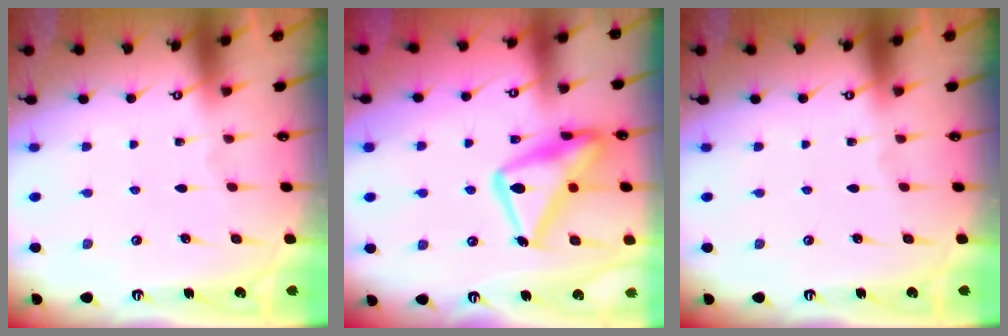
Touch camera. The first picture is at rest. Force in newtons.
{"total": 19.9, "press": 19.8, "slide": 1.6}
{"total": 0.0}